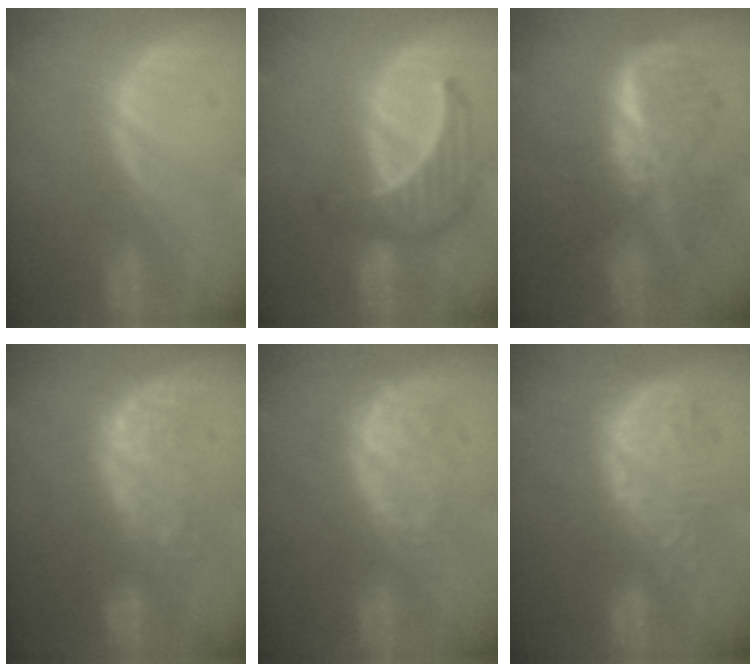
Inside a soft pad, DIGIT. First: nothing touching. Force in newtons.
{"total": 6.6, "press": 6.3, "slide": 2.0}
{"total": 7.7, "press": 7.7, "slide": 0.3}
{"total": 7.8, "press": 7.6, "slide": 1.3}
{"total": 8.7, "press": 7.4, "slide": 4.6}
{"total": 10.0, "press": 8.7, "slide": 4.8}